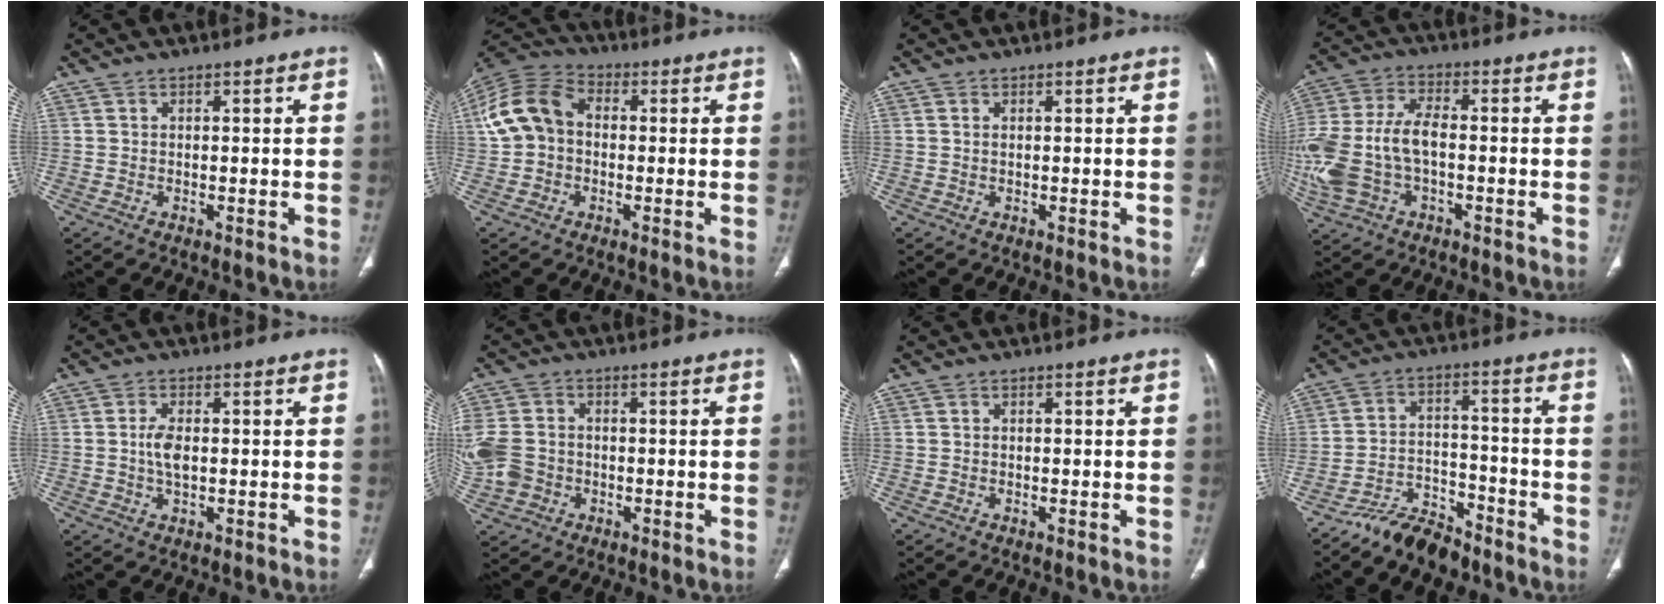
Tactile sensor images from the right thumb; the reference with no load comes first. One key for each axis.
{"total": 11.3, "fx": 0.4, "fy": 8.6, "fz": 7.3, "tx": -0.141, "ty": 0.034, "tz": -0.005}
{"total": 0.0}
{"total": 15.2, "fx": -2.5, "fy": 8.7, "fz": 12.2, "tx": -0.290, "ty": 0.020, "tz": -0.041}
{"total": 3.6, "fx": 0.1, "fy": 1.9, "fz": 3.1, "tx": -0.065, "ty": 0.003, "tz": 0.003}
{"total": 9.4, "fx": -1.7, "fy": 7.8, "fz": 4.9, "tx": -0.120, "ty": 0.014, "tz": -0.026}
{"total": 0.0}
{"total": 8.4, "fx": -7.2, "fy": 3.5, "fz": 2.5, "tx": -0.030, "ty": 0.059, "tz": -0.131}